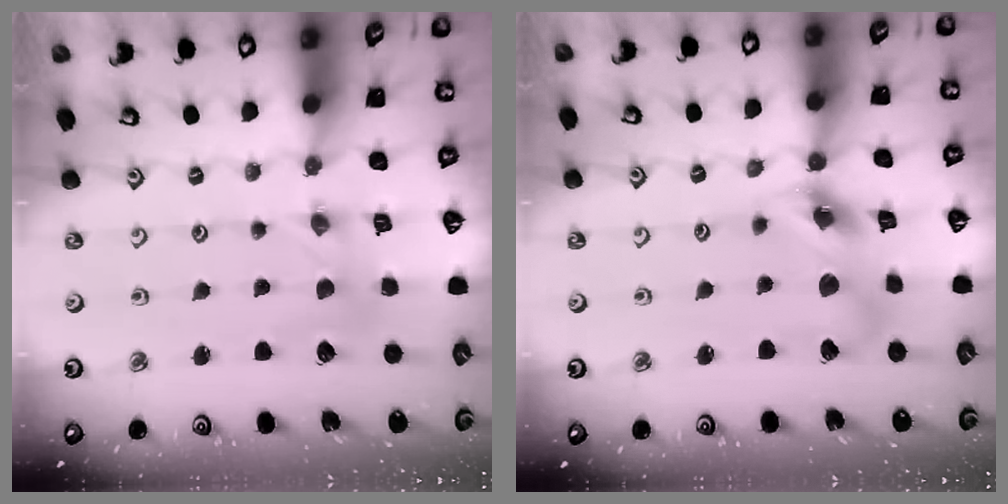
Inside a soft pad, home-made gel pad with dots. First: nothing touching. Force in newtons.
{"total": 11.4, "press": 11.3, "slide": 1.5}